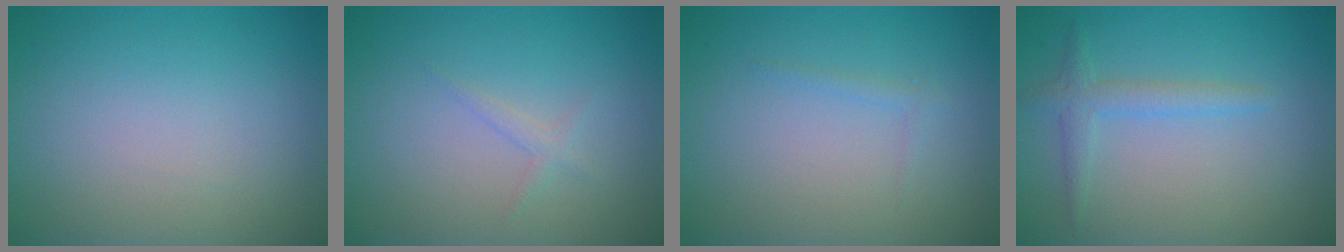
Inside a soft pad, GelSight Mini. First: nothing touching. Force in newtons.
{"total": 0.9, "press": 0.9, "slide": 0.1}
{"total": 0.7, "press": 0.7, "slide": 0.0}
{"total": 1.9, "press": 1.9, "slide": 0.1}